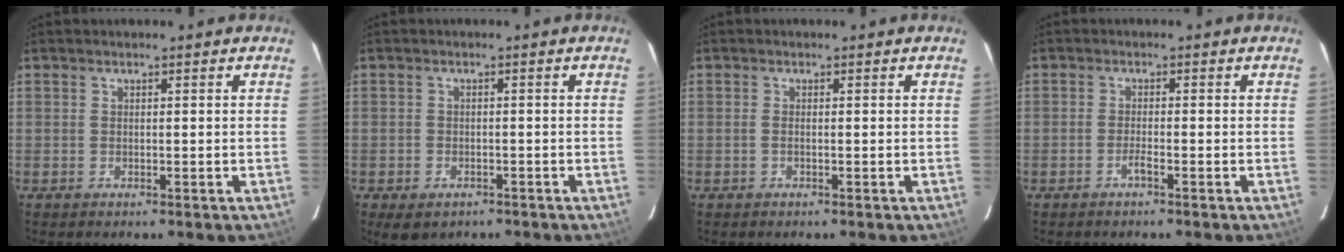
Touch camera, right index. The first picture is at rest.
{"total": 4.5, "force": [-2.7, 2.9, 2.0], "torque": [-0.045, -0.011, -0.036]}
{"total": 0.7, "force": [-0.2, -0.2, 0.6], "torque": [-0.013, 0.001, -0.006]}
{"total": 1.4, "force": [-0.9, -0.1, 1.0], "torque": [-0.023, 0.001, -0.020]}